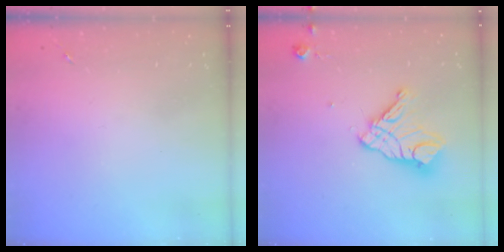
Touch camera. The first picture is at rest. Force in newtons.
{"total": 14.6, "press": 14.5, "slide": 1.4}